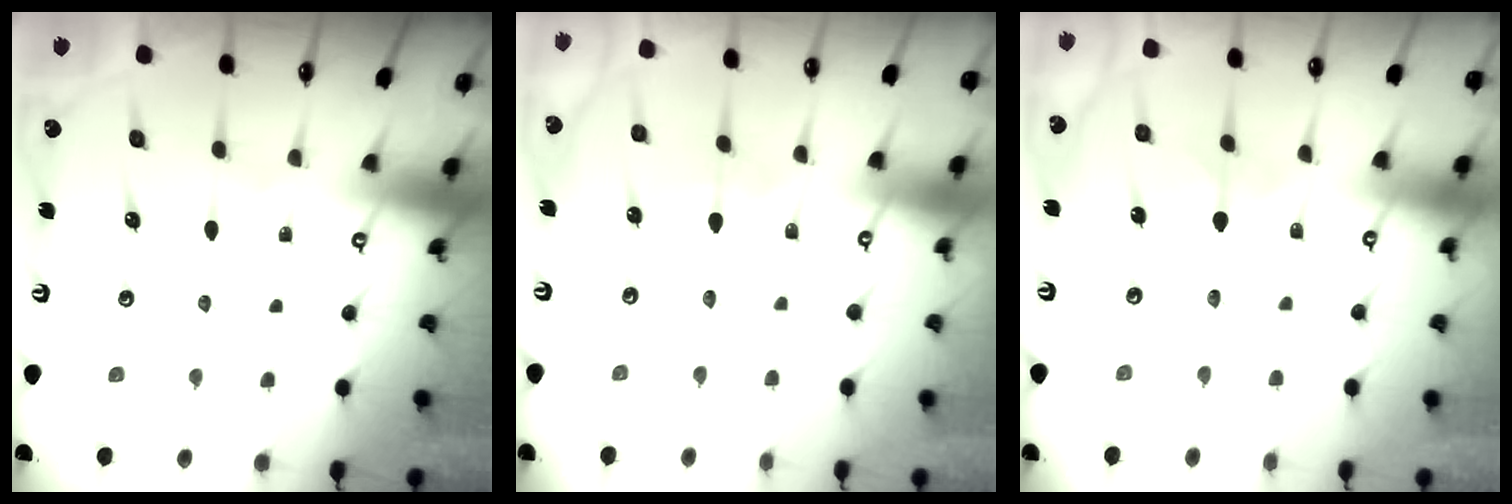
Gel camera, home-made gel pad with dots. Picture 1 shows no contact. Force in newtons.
{"total": 2.8, "press": 2.7, "slide": 0.3}
{"total": 1.7, "press": 1.6, "slide": 0.2}